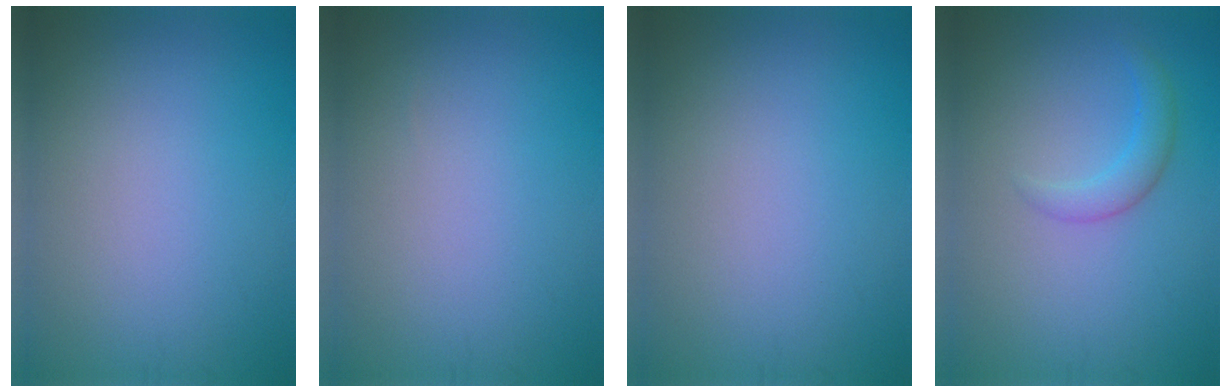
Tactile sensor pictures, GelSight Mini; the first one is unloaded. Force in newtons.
{"total": 0.0}
{"total": 0.0}
{"total": 2.0, "press": 2.0, "slide": 0.1}